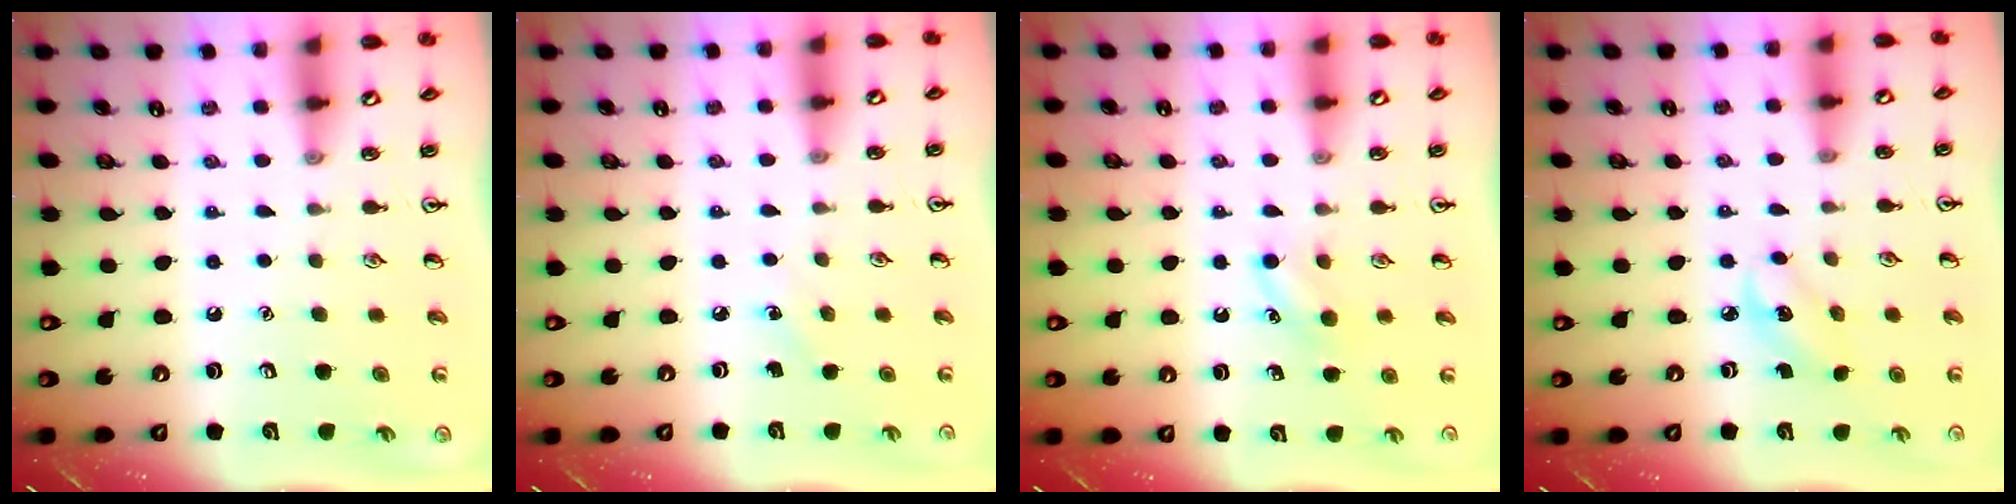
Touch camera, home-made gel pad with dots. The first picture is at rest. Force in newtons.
{"total": 3.0, "press": 2.8, "slide": 1.1}
{"total": 5.5, "press": 5.3, "slide": 1.6}
{"total": 2.9, "press": 2.8, "slide": 0.7}